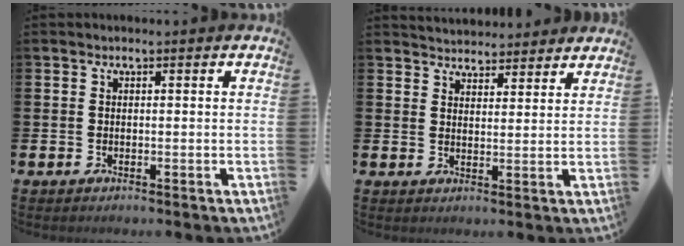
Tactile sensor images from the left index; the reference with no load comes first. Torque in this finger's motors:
{"motor_torque": [0.89, -1.25, 0.55, 0.12]}